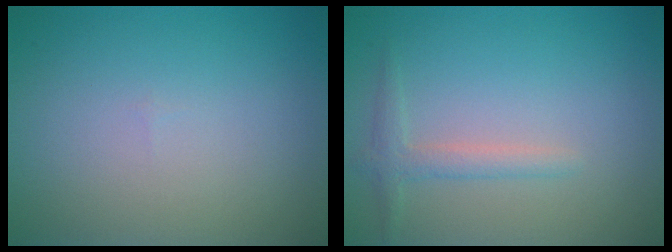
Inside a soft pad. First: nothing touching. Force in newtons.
{"total": 1.8, "press": 1.7, "slide": 0.1}